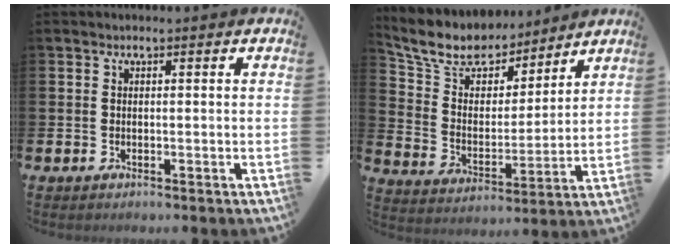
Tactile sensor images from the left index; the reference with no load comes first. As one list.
[{"total": 9.4, "force": [8.3, 3.9, 1.9], "torque": [-0.084, -0.053, 0.150]}]